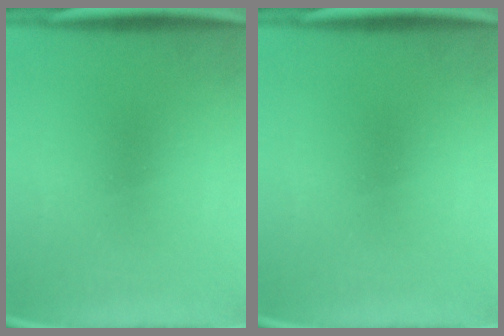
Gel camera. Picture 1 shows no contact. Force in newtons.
{"total": 0.0}